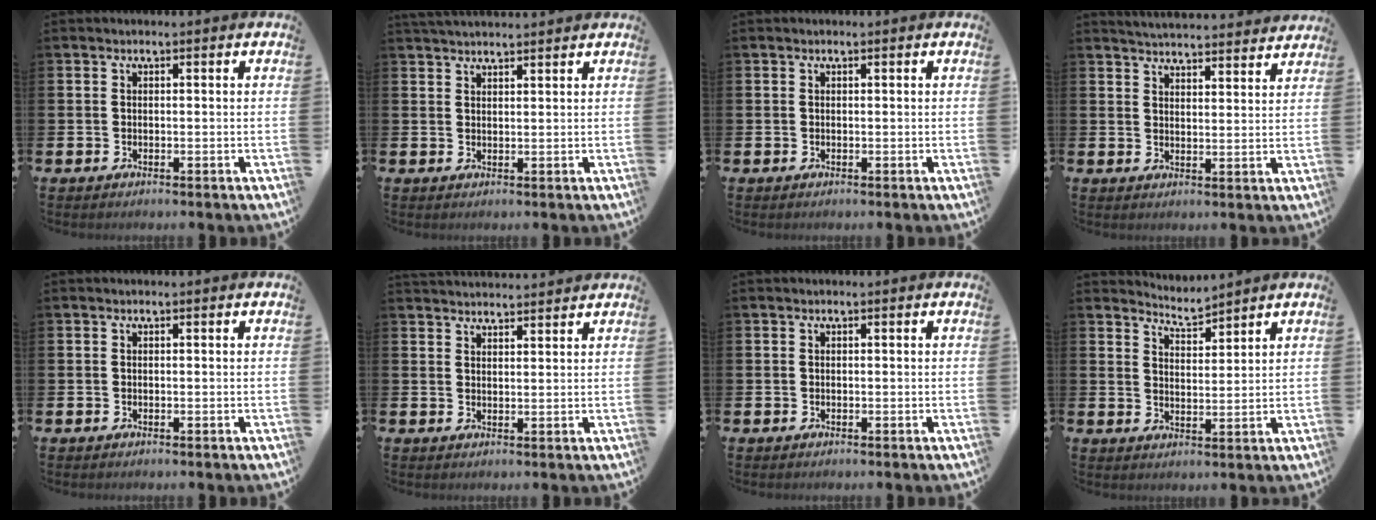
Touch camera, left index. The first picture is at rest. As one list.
[{"total": 2.5, "force": [2.4, 0.2, 0.3], "torque": [-0.009, -0.008, 0.045]}, {"total": 0.0}, {"total": 4.6, "force": [4.6, 0.2, 0.2], "torque": [-0.015, -0.032, 0.083]}, {"total": 0.0}, {"total": 2.9, "force": [2.9, 0.1, -0.1], "torque": [-0.005, -0.016, 0.055]}, {"total": 0.0}, {"total": 3.8, "force": [3.8, 0.0, -0.1], "torque": [-0.007, -0.026, 0.068]}]